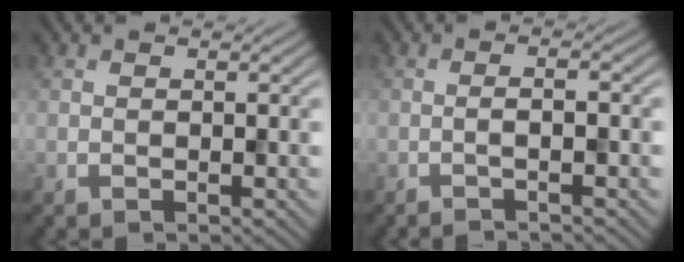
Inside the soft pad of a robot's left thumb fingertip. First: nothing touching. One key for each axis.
{"total": 1.9, "fx": -0.9, "fy": -0.1, "fz": 1.7, "tx": -0.028, "ty": 0.014, "tz": -0.026}